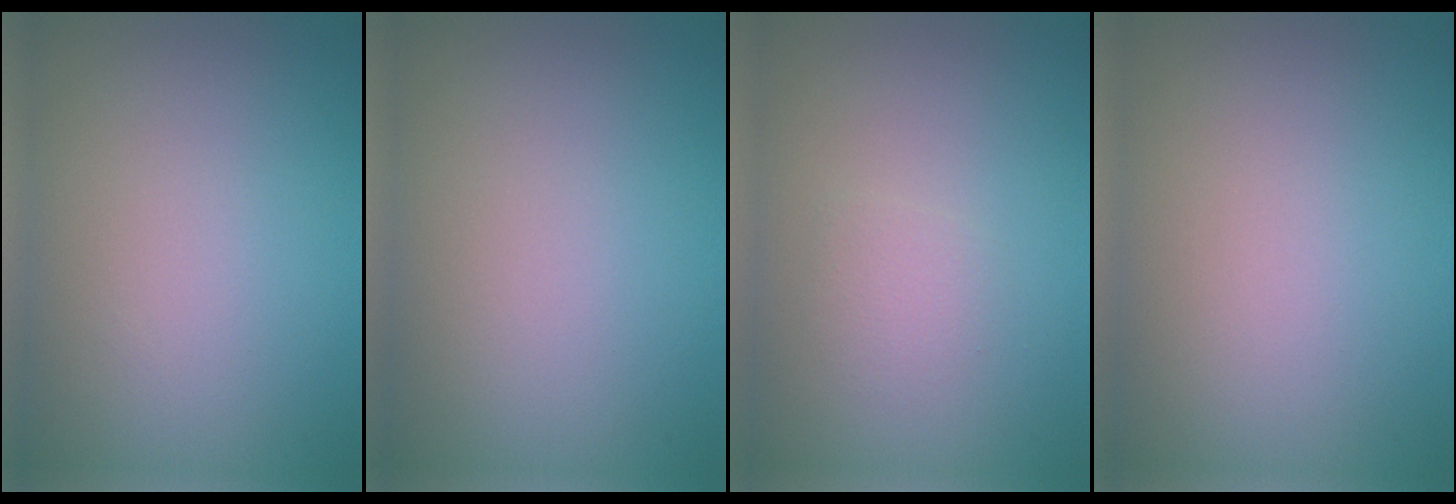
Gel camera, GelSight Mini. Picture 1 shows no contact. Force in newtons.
{"total": 0.0}
{"total": 1.2, "press": 1.2, "slide": 0.0}
{"total": 0.0}